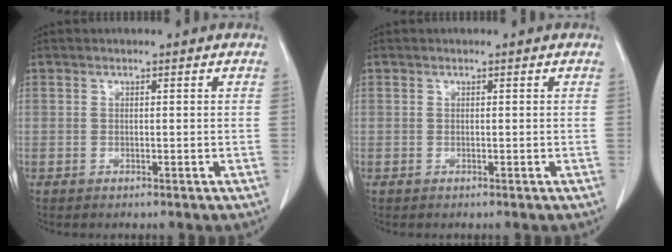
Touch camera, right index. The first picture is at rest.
{"total": 0.0}